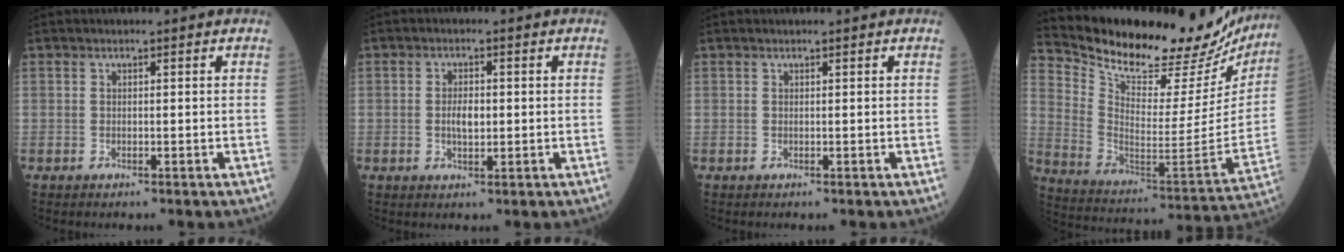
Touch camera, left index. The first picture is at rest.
{"total": 2.8, "force": [-0.2, 1.2, 2.5], "torque": [-0.043, -0.001, -0.002]}
{"total": 0.6, "force": [0.6, 0.0, 0.2], "torque": [-0.001, 0.007, 0.010]}
{"total": 28.8, "force": [25.7, 7.0, 11.0], "torque": [-0.184, -0.070, 0.356]}